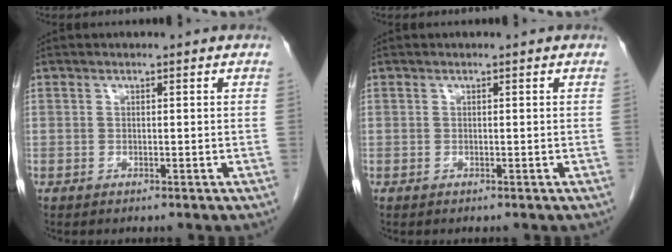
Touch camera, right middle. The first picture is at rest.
{"total": 0.0}